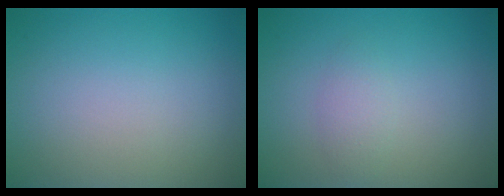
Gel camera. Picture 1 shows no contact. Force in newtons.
{"total": 1.6, "press": 1.6, "slide": 0.0}